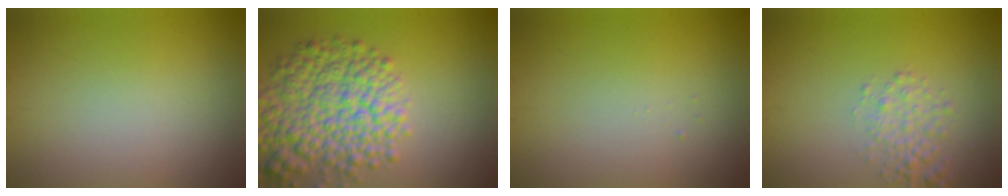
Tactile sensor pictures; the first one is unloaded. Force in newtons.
{"total": 8.8, "press": 8.7, "slide": 0.4}
{"total": 0.0}
{"total": 2.2, "press": 2.2, "slide": 0.1}